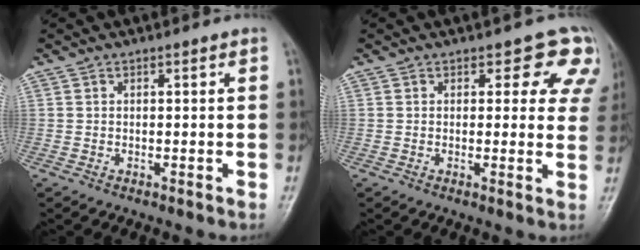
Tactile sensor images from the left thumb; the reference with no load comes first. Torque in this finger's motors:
{"motor_torque": [-0.07, 0.38, 0.09, 0.17, 0.05]}